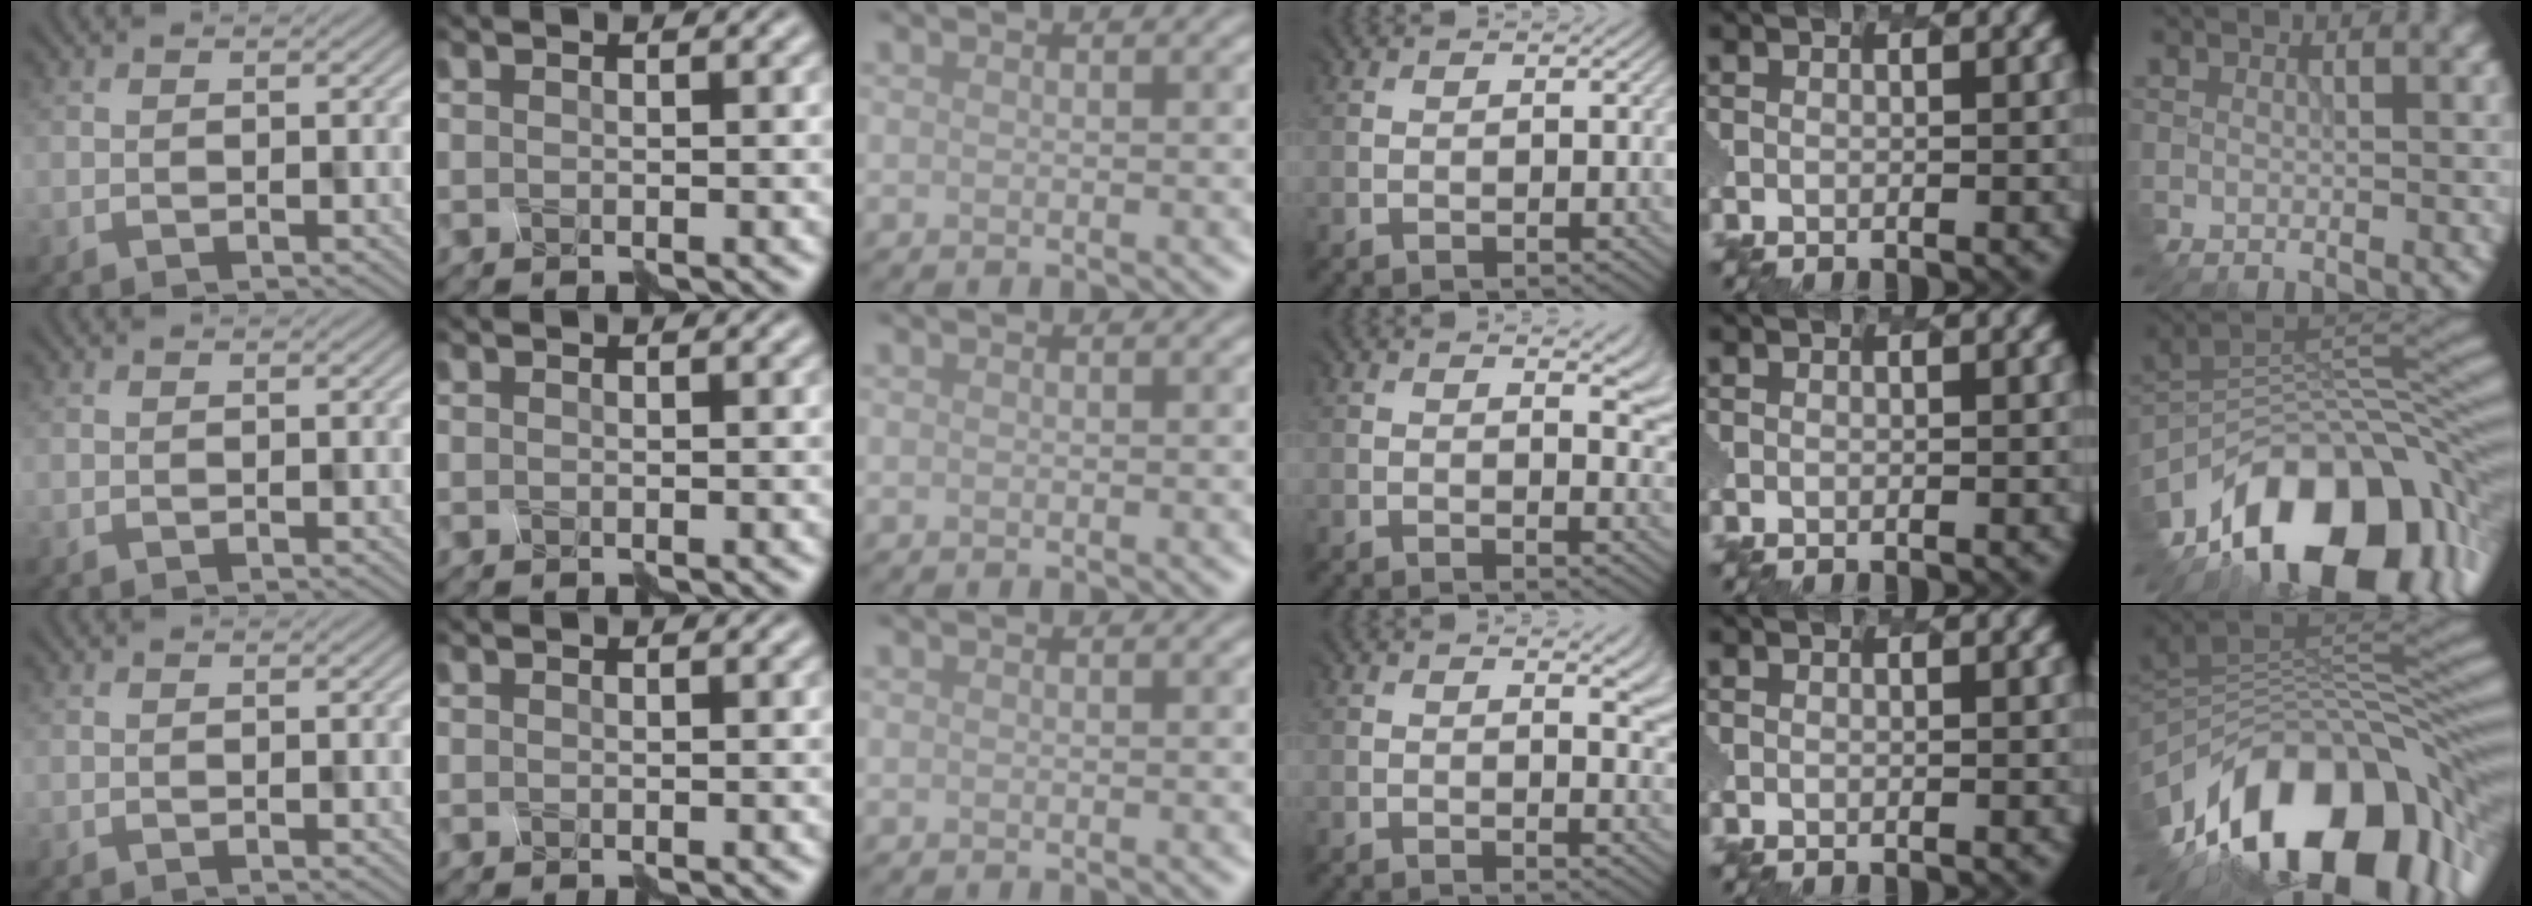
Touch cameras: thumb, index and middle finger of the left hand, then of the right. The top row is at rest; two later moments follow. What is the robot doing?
{"motion": "disassemble", "object": "spray bottle"}